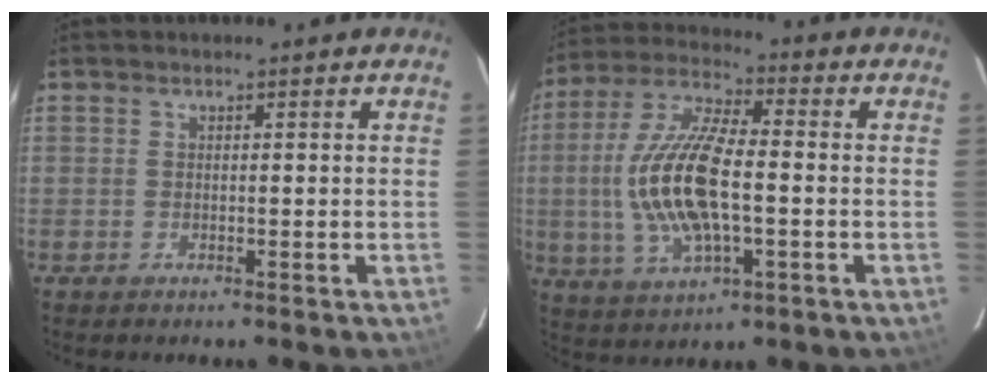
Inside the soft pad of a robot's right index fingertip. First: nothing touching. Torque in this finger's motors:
{"motor_torque": [2.14, 0.00, 1.05, 0.21]}